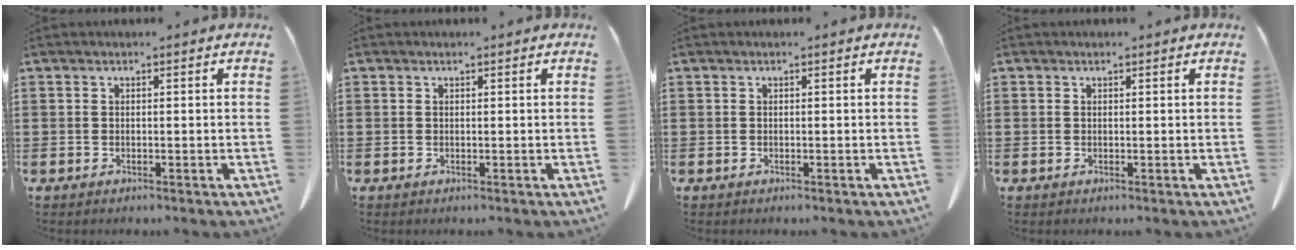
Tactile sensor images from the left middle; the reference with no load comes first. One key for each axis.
{"total": 0.0}
{"total": 0.0}
{"total": 0.0}